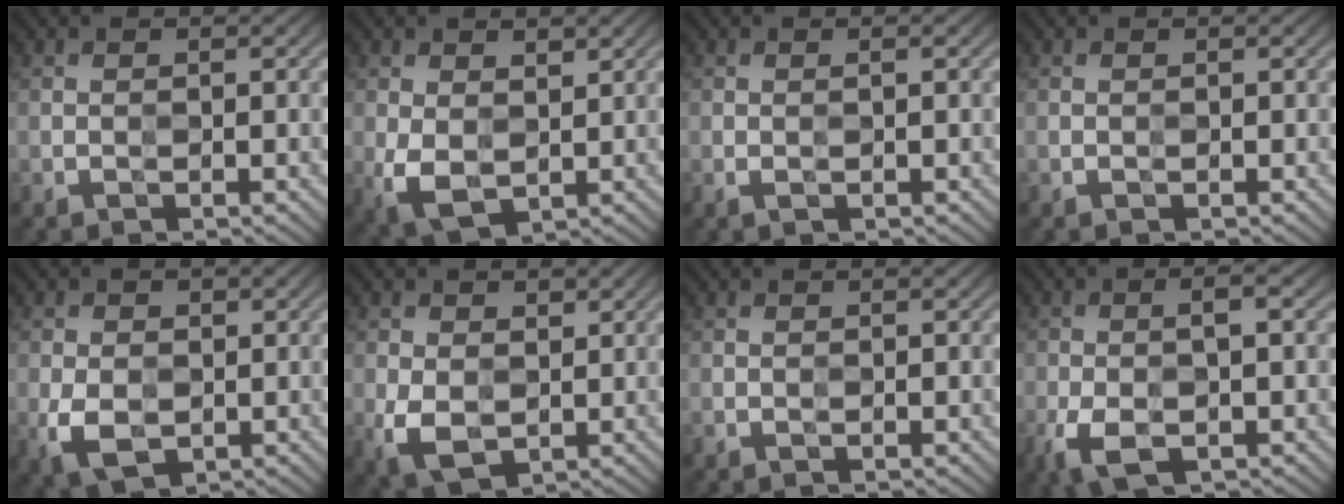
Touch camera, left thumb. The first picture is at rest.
{"total": 5.4, "force": [0.5, 3.6, 4.0], "torque": [-0.096, -0.009, 0.011]}
{"total": 0.8, "force": [0.0, 0.1, 0.8], "torque": [-0.016, 0.001, 0.000]}
{"total": 0.0}
{"total": 5.5, "force": [-1.1, 3.8, 3.8], "torque": [-0.087, -0.012, -0.020]}
{"total": 5.7, "force": [-0.1, 4.2, 3.9], "torque": [-0.090, -0.010, -0.001]}
{"total": 0.0}
{"total": 6.2, "force": [-2.1, 2.5, 5.2], "torque": [-0.111, -0.005, -0.040]}